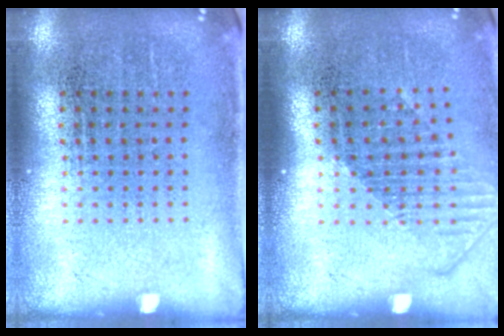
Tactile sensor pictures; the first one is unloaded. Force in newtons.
{"total": 1.4, "press": 1.1, "slide": 0.9}